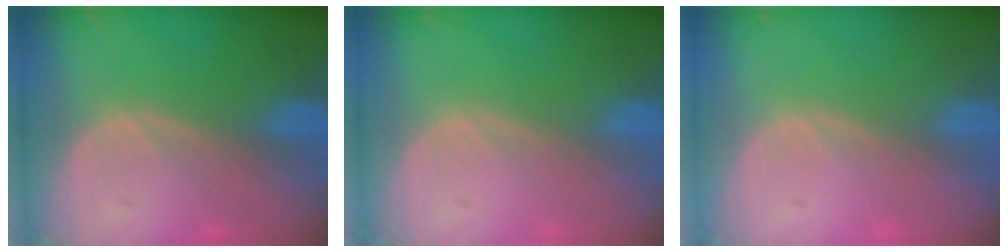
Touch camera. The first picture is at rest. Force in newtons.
{"total": 0.0}
{"total": 0.0}